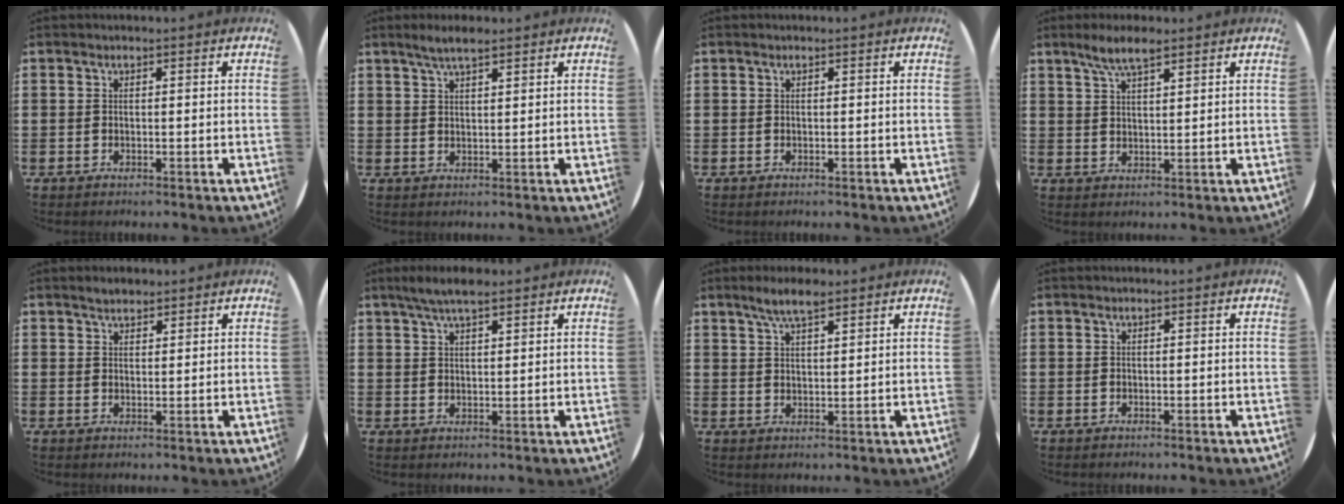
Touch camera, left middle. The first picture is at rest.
{"total": 3.1, "force": [2.5, 0.6, 1.8], "torque": [-0.031, 0.002, 0.042]}
{"total": 0.0}
{"total": 4.9, "force": [3.7, 1.2, 3.0], "torque": [-0.065, 0.001, 0.065]}
{"total": 2.0, "force": [1.9, 0.6, 0.3], "torque": [-0.001, 0.002, 0.034]}
{"total": 4.2, "force": [3.4, 0.9, 2.3], "torque": [-0.043, -0.001, 0.059]}
{"total": 4.4, "force": [3.4, 1.0, 2.6], "torque": [-0.056, 0.001, 0.061]}
{"total": 0.0}